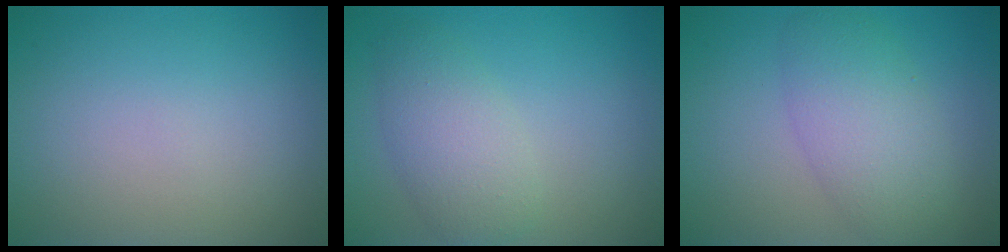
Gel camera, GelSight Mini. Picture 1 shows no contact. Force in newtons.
{"total": 3.6, "press": 3.6, "slide": 0.1}
{"total": 4.9, "press": 4.9, "slide": 0.2}